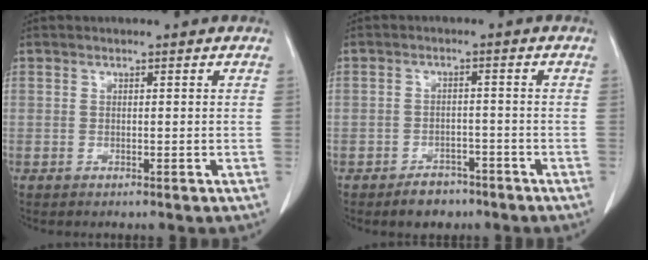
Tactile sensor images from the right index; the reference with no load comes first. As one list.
[{"total": 4.1, "force": [-3.0, 2.6, 1.2], "torque": [-0.018, 0.007, -0.040]}]